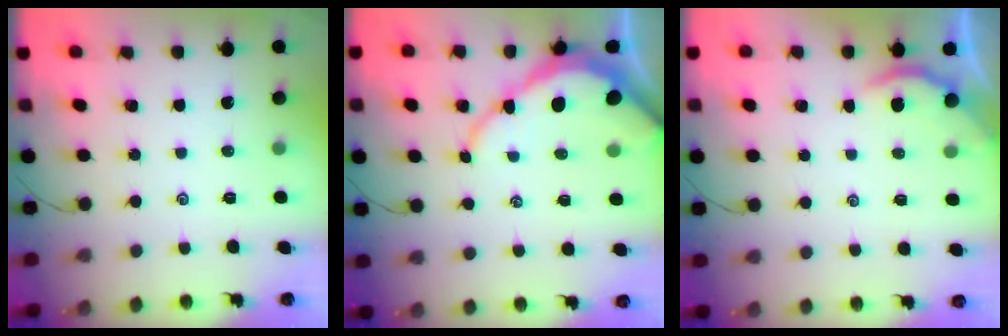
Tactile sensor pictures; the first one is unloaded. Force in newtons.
{"total": 8.5, "press": 8.4, "slide": 1.0}
{"total": 2.1, "press": 2.0, "slide": 0.4}